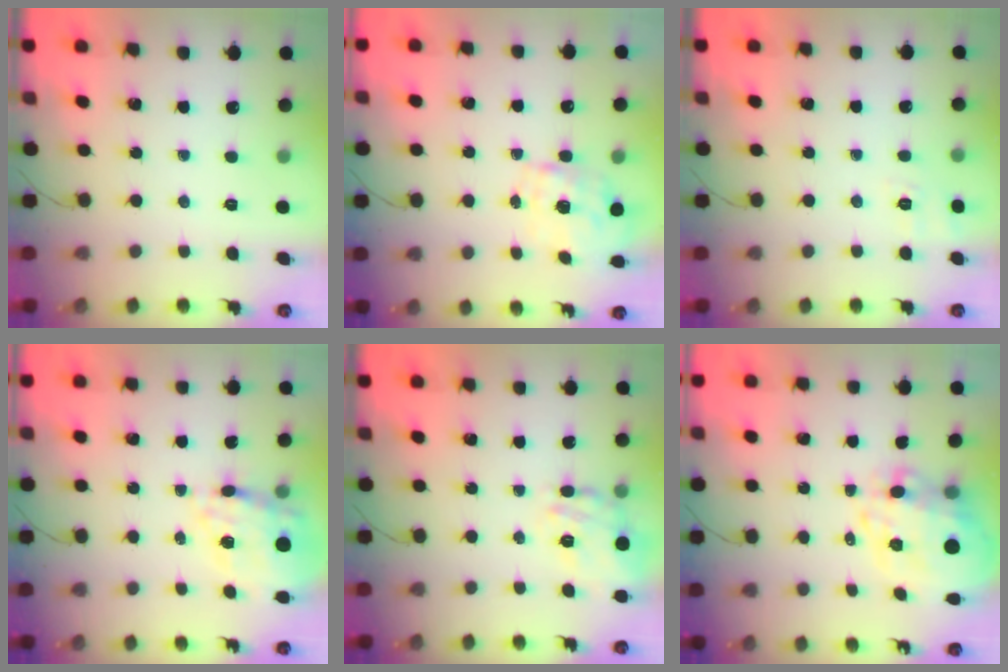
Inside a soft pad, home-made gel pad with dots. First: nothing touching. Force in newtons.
{"total": 1.6, "press": 1.4, "slide": 0.7}
{"total": 2.4, "press": 1.1, "slide": 2.1}
{"total": 17.7, "press": 17.3, "slide": 3.8}
{"total": 17.7, "press": 17.6, "slide": 1.7}
{"total": 12.2, "press": 11.9, "slide": 2.8}